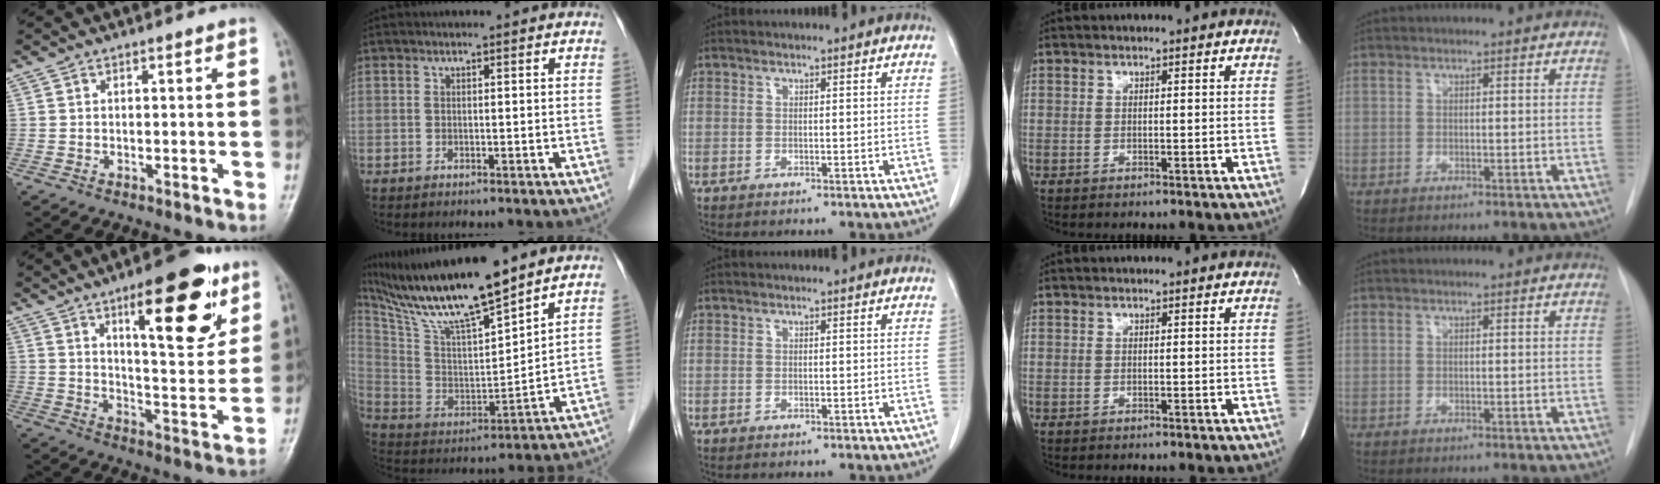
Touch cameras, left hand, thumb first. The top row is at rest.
{"thumb": {"total": 18.6, "force": [9.7, 6.3, 14.6], "torque": [-0.169, -0.046, 0.144]}, "index": {"total": 17.2, "force": [14.3, 1.0, 9.5], "torque": [-0.180, -0.002, 0.267]}}